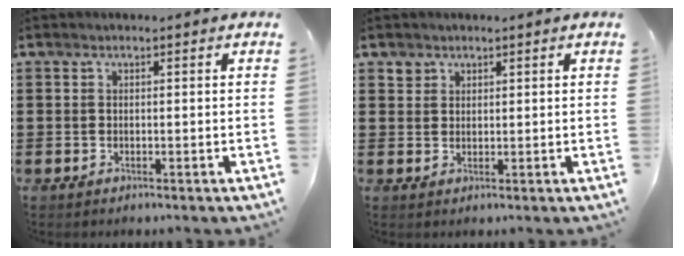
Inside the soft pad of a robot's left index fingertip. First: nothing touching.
{"total": 1.7, "force": [1.3, 1.1, -0.1], "torque": [-0.003, 0.003, 0.026]}